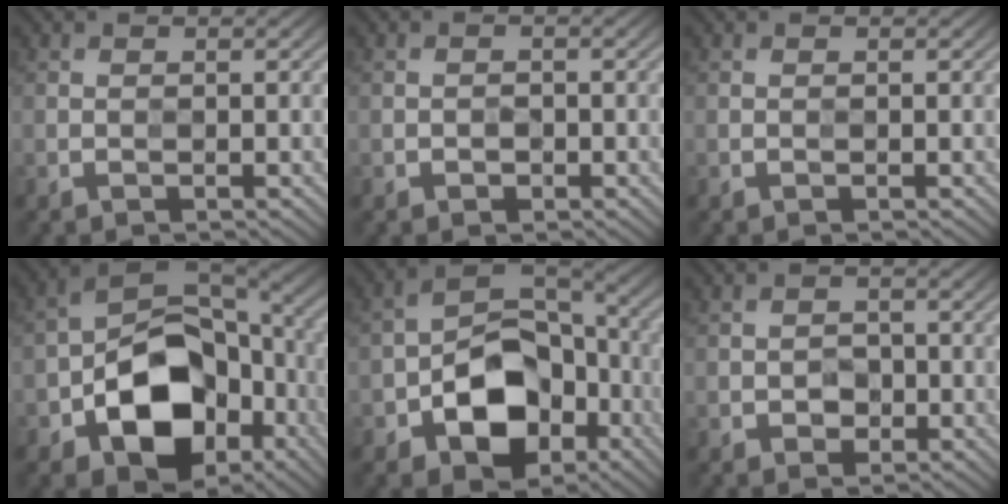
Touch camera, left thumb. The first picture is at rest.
{"total": 1.0, "force": [-0.5, 0.7, 0.5], "torque": [-0.005, 0.000, -0.009]}
{"total": 0.0}
{"total": 15.7, "force": [-5.4, 10.2, 10.6], "torque": [-0.173, -0.022, -0.099]}
{"total": 12.1, "force": [-4.9, 7.9, 7.8], "torque": [-0.134, -0.011, -0.094]}
{"total": 2.0, "force": [-0.7, 1.6, 1.0], "torque": [-0.013, -0.002, -0.016]}